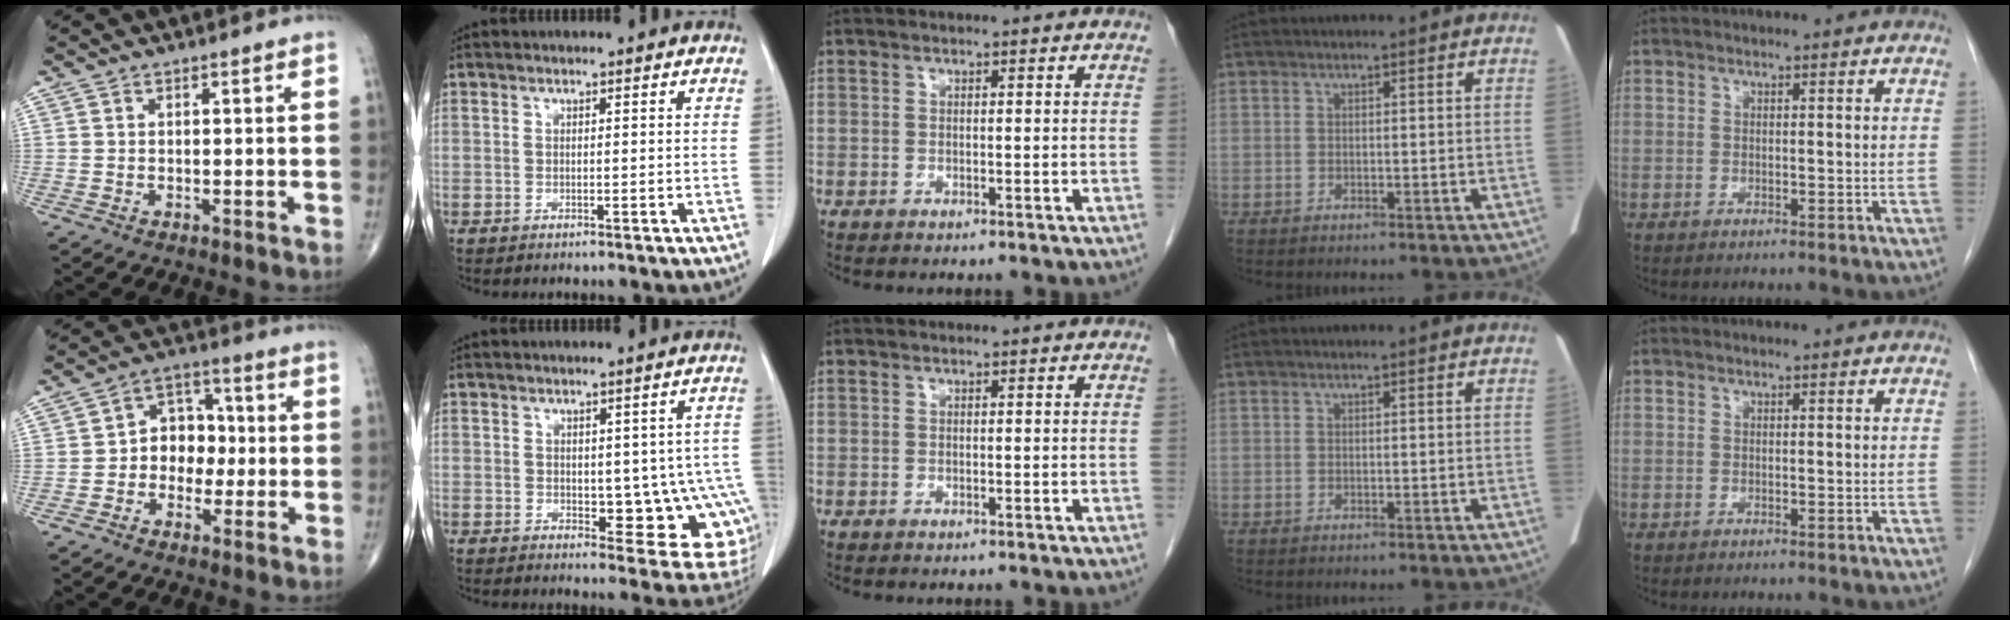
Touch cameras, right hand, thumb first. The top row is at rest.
{"thumb": {"total": 8.6, "force": [-0.7, 6.8, 5.2], "torque": [-0.037, 0.031, -0.024]}, "index": {"total": 10.8, "force": [-1.2, 5.0, 9.4], "torque": [-0.085, 0.012, 0.000]}}